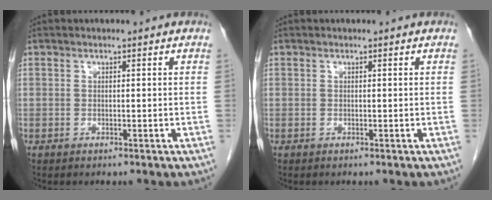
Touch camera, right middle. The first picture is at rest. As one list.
[{"total": 0.0}]